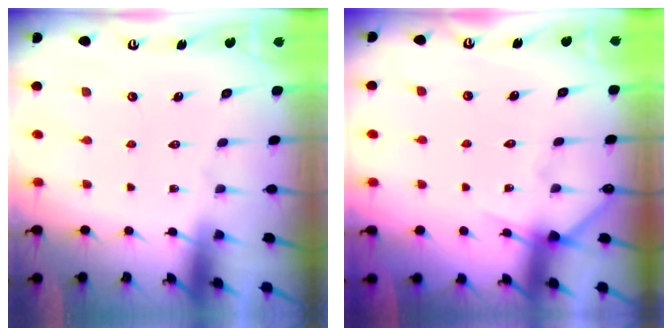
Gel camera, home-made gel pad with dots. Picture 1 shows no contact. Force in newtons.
{"total": 5.3, "press": 5.2, "slide": 0.4}